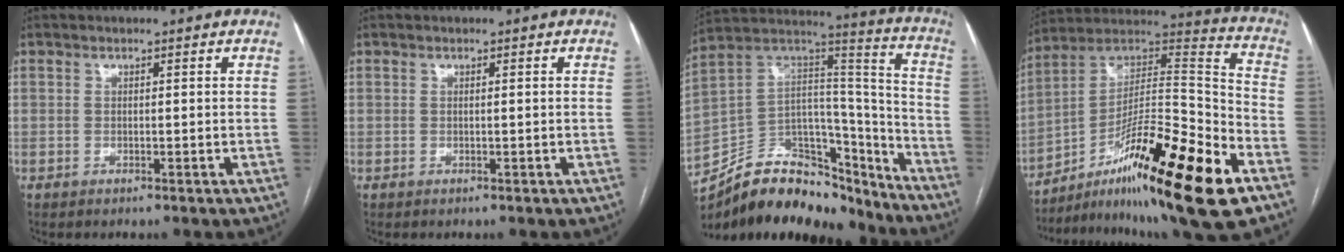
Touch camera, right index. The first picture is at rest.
{"total": 0.0}
{"total": 27.1, "force": [-22.2, 11.3, 10.6], "torque": [-0.204, 0.035, -0.352]}
{"total": 25.1, "force": [-13.8, 1.9, 21.0], "torque": [-0.310, 0.002, -0.226]}